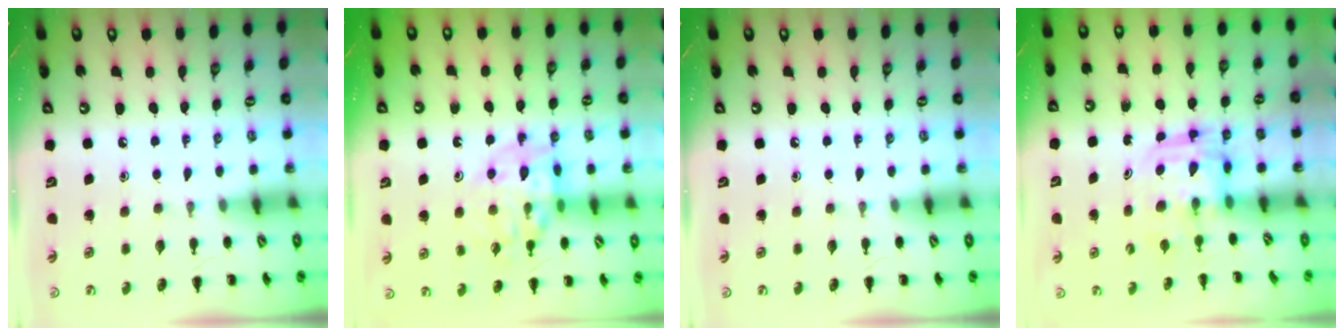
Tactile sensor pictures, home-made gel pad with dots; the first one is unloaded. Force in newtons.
{"total": 13.9, "press": 13.8, "slide": 1.8}
{"total": 0.0}
{"total": 3.2, "press": 3.1, "slide": 0.3}